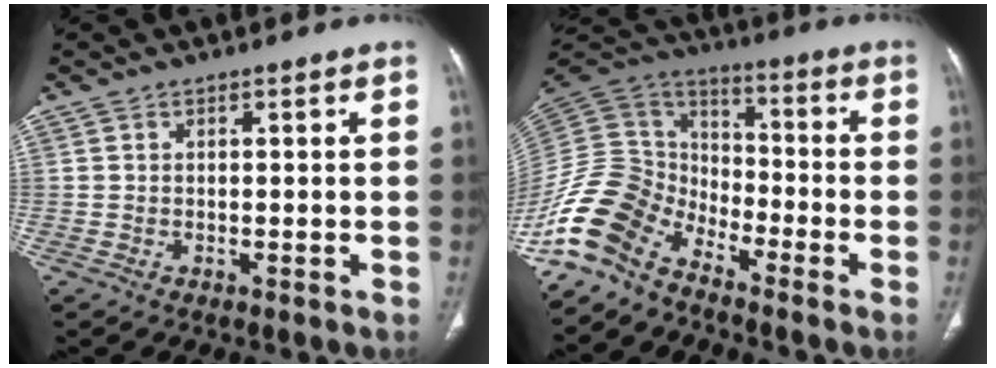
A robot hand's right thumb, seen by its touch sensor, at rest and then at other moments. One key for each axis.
{"total": 15.1, "fx": -11.1, "fy": 8.0, "fz": 6.4, "tx": -0.125, "ty": 0.084, "tz": -0.228}